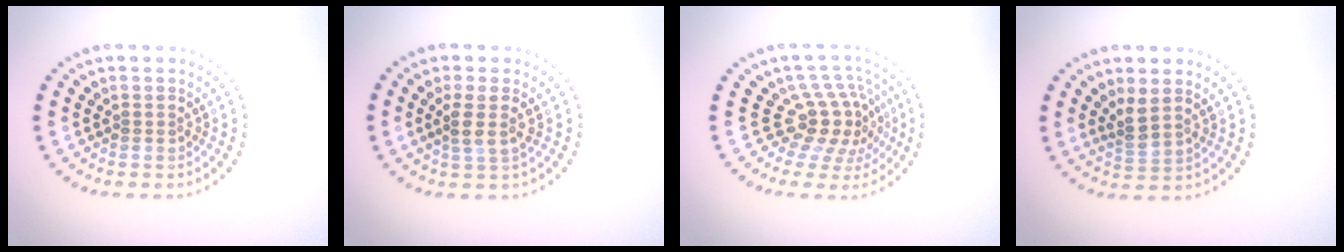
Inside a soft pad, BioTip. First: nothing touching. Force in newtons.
{"total": 2.2, "press": 1.6, "slide": 1.5}
{"total": 4.5, "press": 3.2, "slide": 3.1}
{"total": 2.1, "press": 1.6, "slide": 1.3}